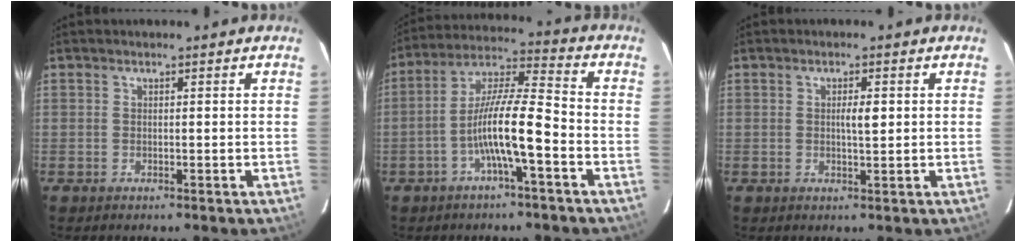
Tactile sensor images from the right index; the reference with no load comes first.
{"total": 10.9, "force": [-3.8, 0.8, 10.2], "torque": [-0.194, 0.018, -0.070]}
{"total": 2.3, "force": [0.3, 0.4, 2.2], "torque": [-0.039, 0.001, 0.005]}